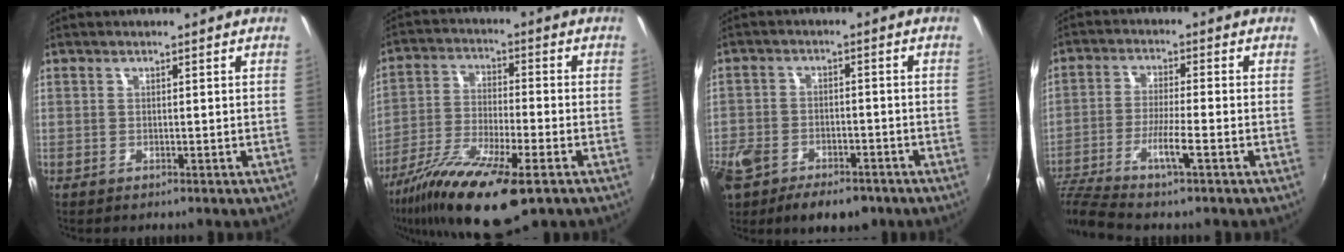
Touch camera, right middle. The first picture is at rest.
{"total": 16.8, "force": [-10.7, 3.5, 12.5], "torque": [-0.246, -0.044, -0.198]}
{"total": 13.6, "force": [-8.6, 7.4, 7.4], "torque": [-0.197, -0.027, -0.145]}
{"total": 10.2, "force": [-6.7, -0.2, 7.7], "torque": [-0.162, -0.024, -0.121]}